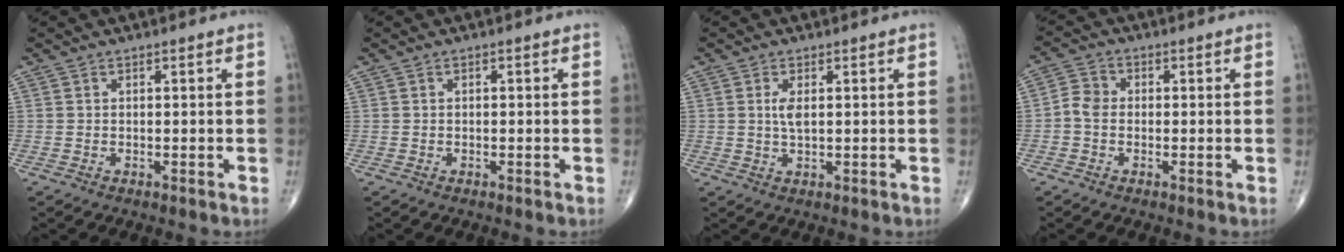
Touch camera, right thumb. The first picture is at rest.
{"total": 0.0}
{"total": 2.6, "force": [0.5, 0.9, 2.3], "torque": [-0.049, -0.005, 0.012]}
{"total": 3.6, "force": [-0.7, 2.8, 2.0], "torque": [-0.032, 0.011, -0.023]}